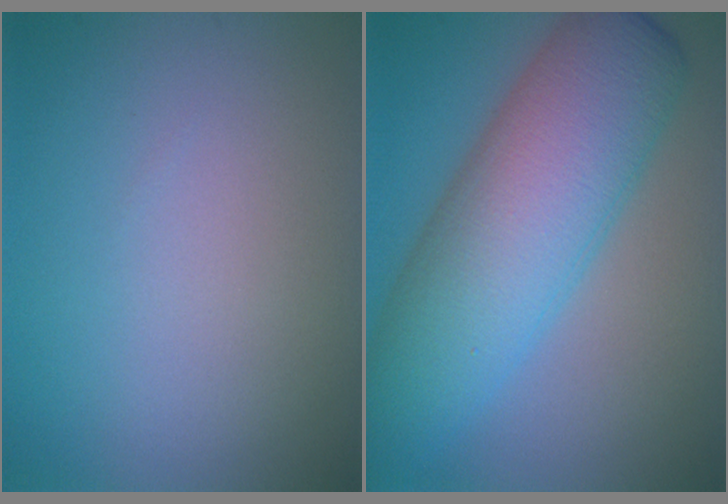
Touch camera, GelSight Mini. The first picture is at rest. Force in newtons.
{"total": 10.8, "press": 10.8, "slide": 0.2}